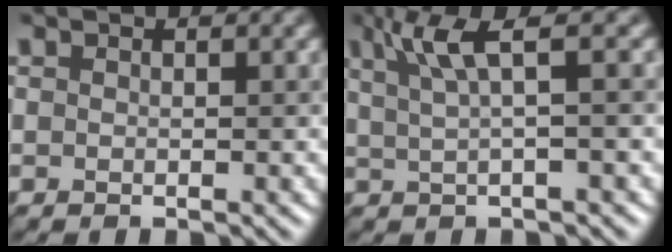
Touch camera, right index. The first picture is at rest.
{"total": 4.1, "force": [1.7, 0.7, 3.6], "torque": [-0.062, 0.008, 0.032]}